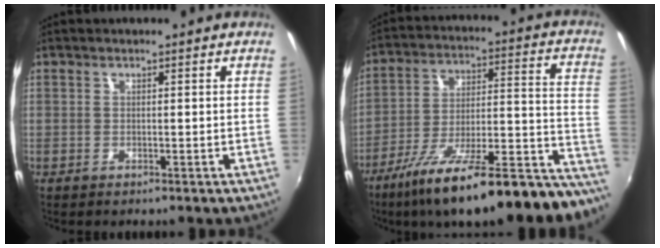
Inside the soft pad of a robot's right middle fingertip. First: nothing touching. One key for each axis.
{"total": 30.3, "fx": -23.6, "fy": 6.1, "fz": 18.0, "tx": -0.247, "ty": -0.036, "tz": -0.344}